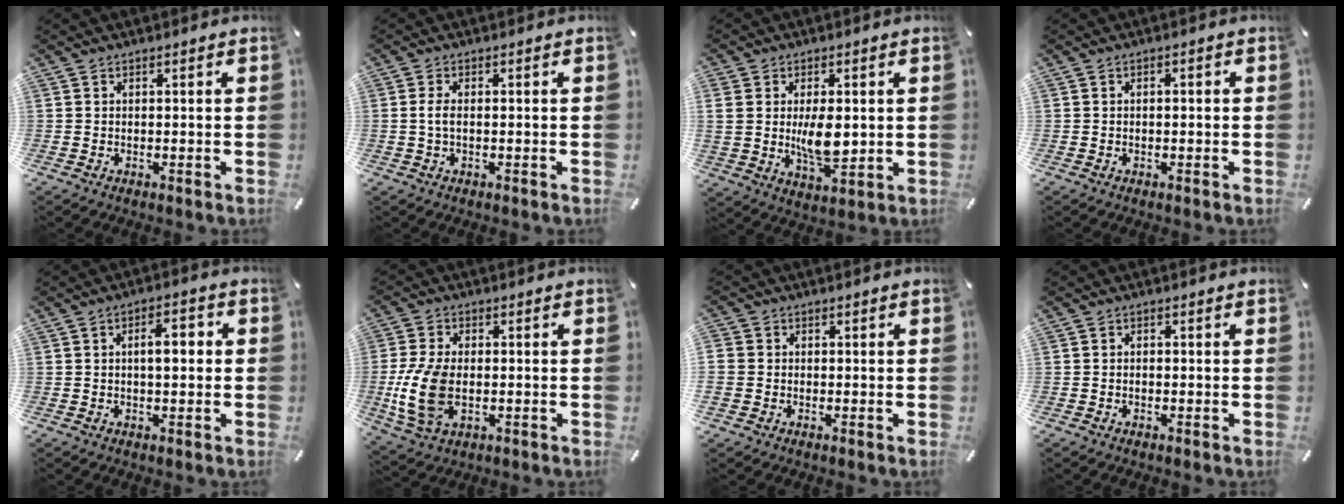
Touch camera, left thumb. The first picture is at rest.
{"total": 2.4, "force": [-0.1, 1.0, 2.2], "torque": [-0.048, 0.001, -0.005]}
{"total": 9.4, "force": [1.1, 5.5, 7.6], "torque": [-0.137, -0.012, 0.014]}
{"total": 1.0, "force": [-0.4, 0.4, 0.9], "torque": [-0.016, 0.001, -0.008]}
{"total": 6.0, "force": [0.5, 2.8, 5.2], "torque": [-0.076, 0.005, -0.001]}
{"total": 11.3, "force": [-1.5, 7.0, 8.7], "torque": [-0.198, -0.004, -0.024]}
{"total": 3.0, "force": [-0.4, 2.9, 0.5], "torque": [-0.007, 0.007, -0.008]}
{"total": 0.8, "force": [-0.4, 0.5, 0.6], "torque": [-0.012, 0.001, -0.009]}